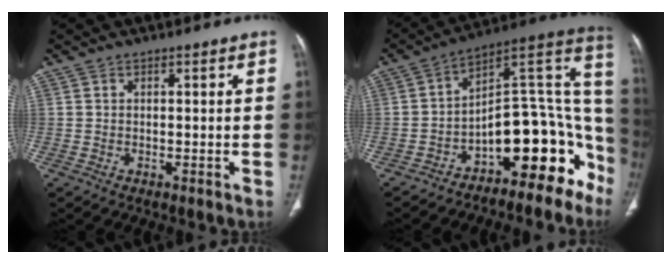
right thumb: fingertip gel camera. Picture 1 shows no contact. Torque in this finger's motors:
{"motor_torque": [3.36, 1.65, 1.22, -1.55, 0.10]}